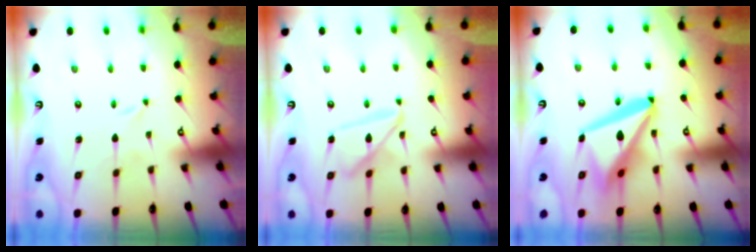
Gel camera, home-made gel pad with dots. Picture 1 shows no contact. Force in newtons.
{"total": 13.2, "press": 13.1, "slide": 1.2}
{"total": 17.9, "press": 17.7, "slide": 2.1}